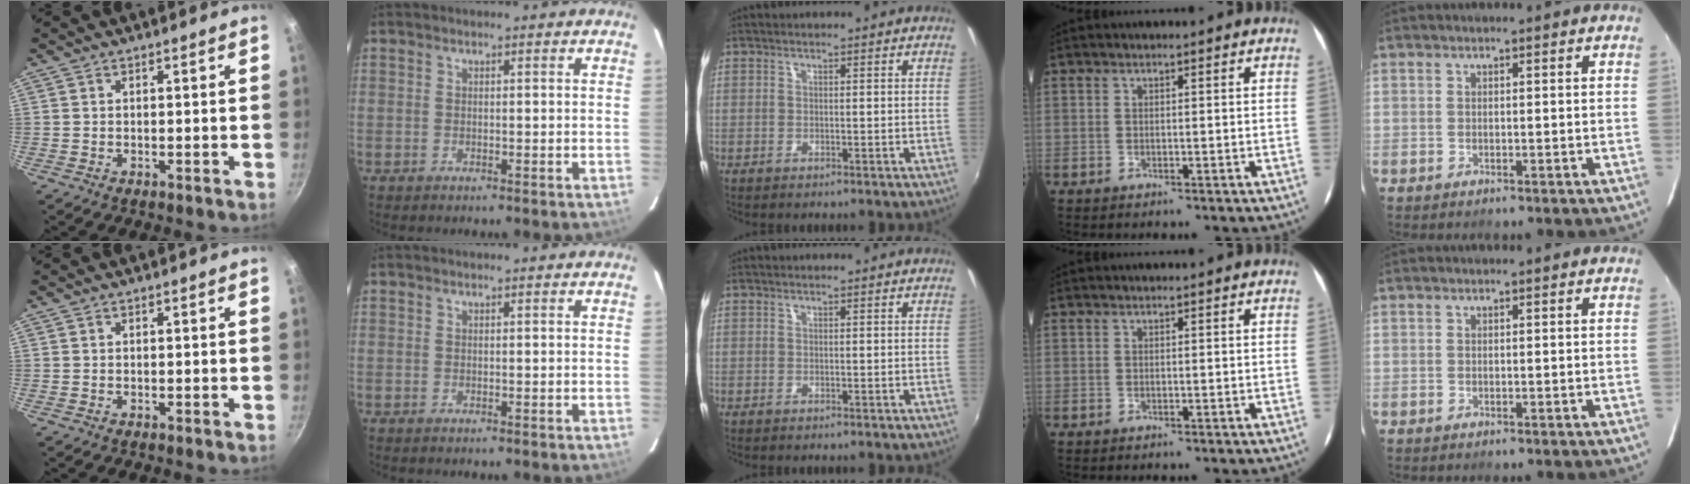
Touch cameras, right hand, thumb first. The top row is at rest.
{}